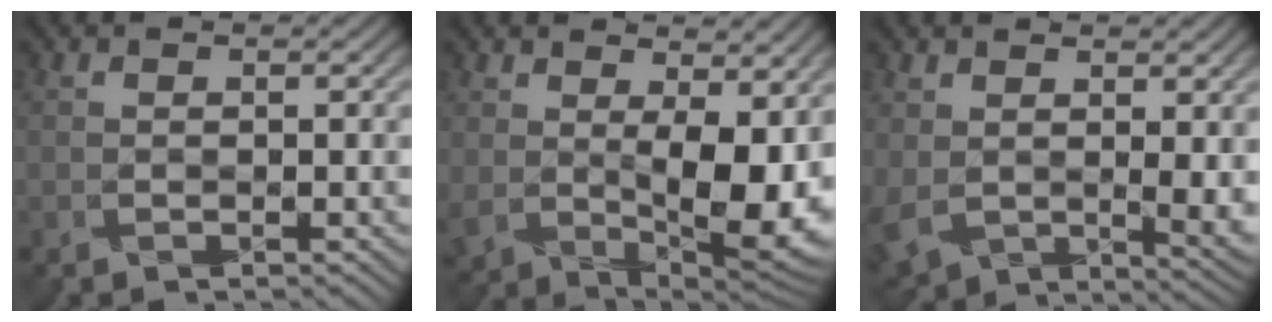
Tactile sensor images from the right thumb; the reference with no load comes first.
{"total": 12.1, "force": [1.6, 6.3, 10.2], "torque": [-0.167, -0.020, 0.038]}
{"total": 6.3, "force": [1.7, 3.7, 4.7], "torque": [-0.127, -0.026, 0.050]}